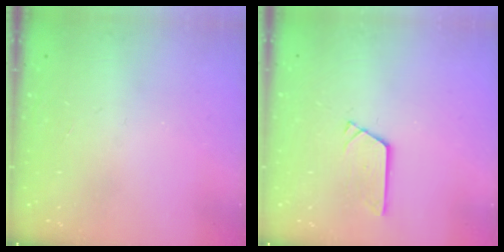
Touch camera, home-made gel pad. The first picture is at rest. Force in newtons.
{"total": 2.9, "press": 2.9, "slide": 0.2}